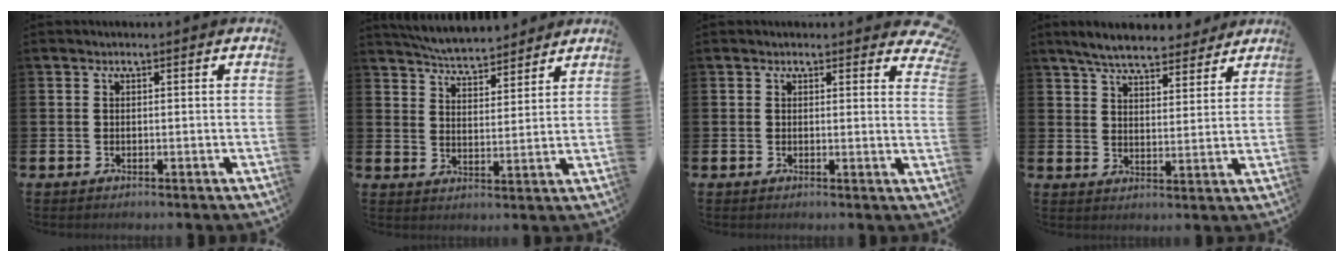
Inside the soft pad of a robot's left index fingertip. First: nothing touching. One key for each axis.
{"total": 5.7, "fx": 5.6, "fy": 0.8, "fz": 0.8, "tx": -0.041, "ty": -0.029, "tz": 0.102}
{"total": 1.9, "fx": 1.8, "fy": 0.6, "fz": 0.0, "tx": 0.012, "ty": -0.009, "tz": 0.030}
{"total": 6.7, "fx": 6.3, "fy": 1.5, "fz": 1.8, "tx": -0.047, "ty": -0.030, "tz": 0.111}